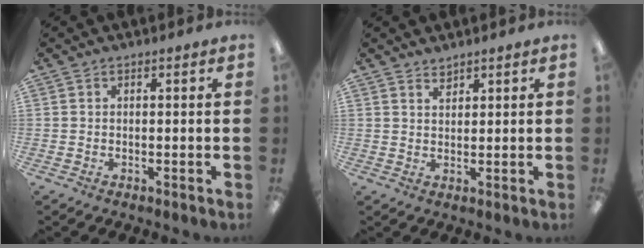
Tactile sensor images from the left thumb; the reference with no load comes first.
{"total": 2.1, "force": [2.1, 0.5, -0.1], "torque": [0.007, -0.007, 0.037]}